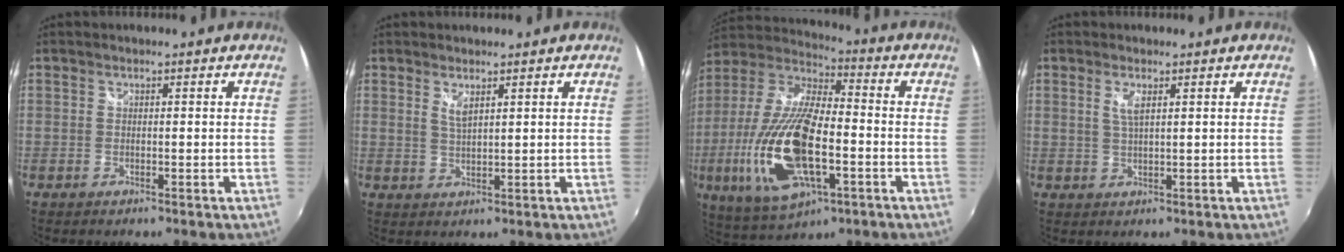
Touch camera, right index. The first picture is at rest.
{"total": 2.3, "force": [1.4, 0.5, 1.8], "torque": [-0.033, -0.004, 0.024]}
{"total": 22.4, "force": [-5.8, 8.7, 19.8], "torque": [-0.417, -0.027, -0.104]}
{"total": 2.5, "force": [1.1, 0.6, 2.2], "torque": [-0.042, -0.001, 0.019]}